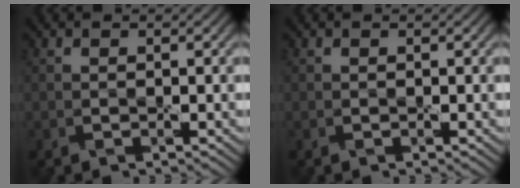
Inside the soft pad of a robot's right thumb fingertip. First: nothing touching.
{"total": 0.0}